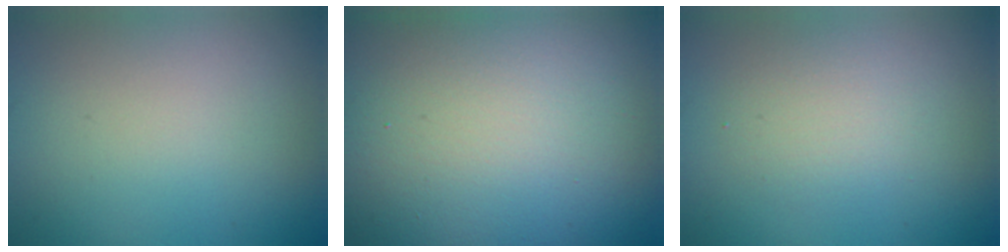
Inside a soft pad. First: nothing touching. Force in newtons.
{"total": 22.3, "press": 22.3, "slide": 0.7}
{"total": 2.3, "press": 2.3, "slide": 0.2}